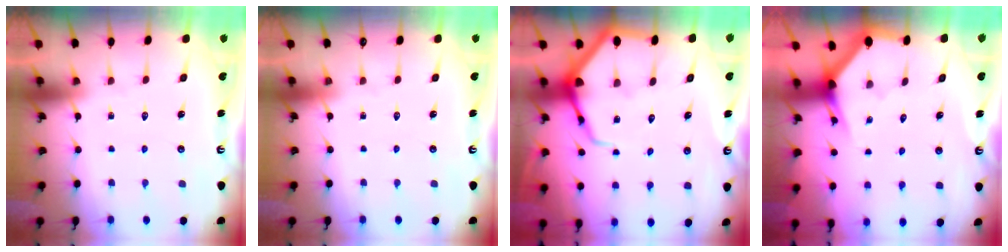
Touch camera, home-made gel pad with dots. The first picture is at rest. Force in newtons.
{"total": 0.0}
{"total": 7.5, "press": 7.4, "slide": 0.9}
{"total": 2.9, "press": 2.9, "slide": 0.1}